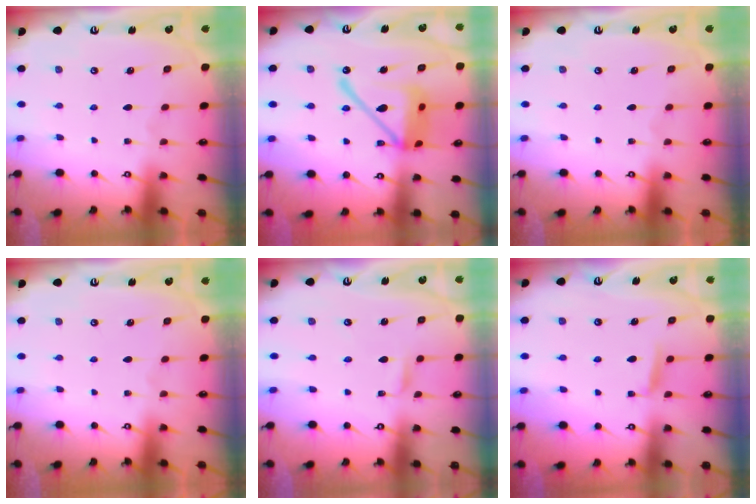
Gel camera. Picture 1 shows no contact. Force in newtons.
{"total": 18.3, "press": 18.2, "slide": 1.7}
{"total": 0.0}
{"total": 0.0}
{"total": 1.4, "press": 1.4, "slide": 0.1}
{"total": 5.2, "press": 5.2, "slide": 0.7}